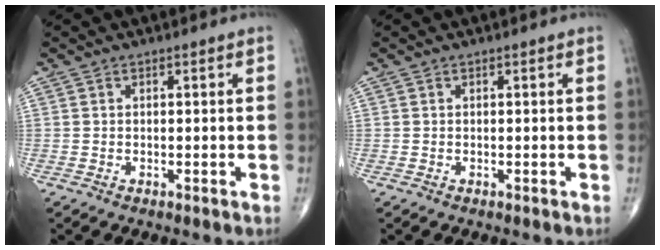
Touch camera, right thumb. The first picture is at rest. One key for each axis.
{"total": 0.0}